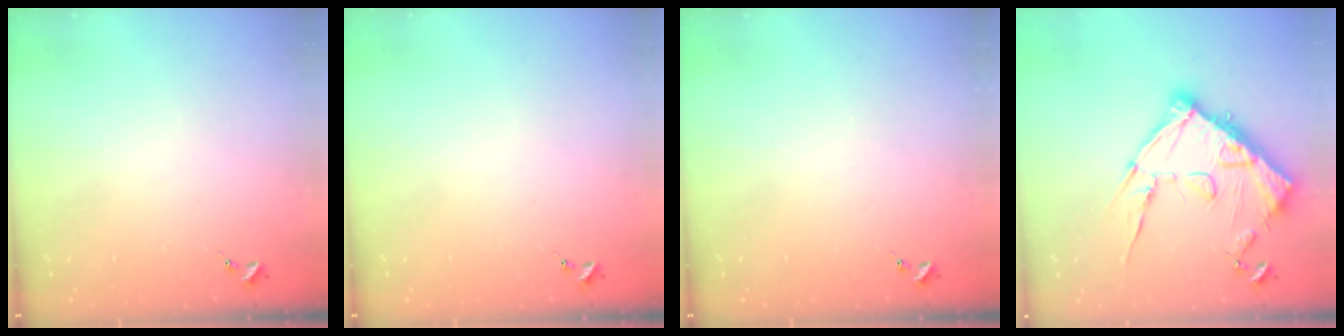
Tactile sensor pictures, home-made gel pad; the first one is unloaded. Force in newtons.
{"total": 0.0}
{"total": 0.0}
{"total": 17.2, "press": 17.2, "slide": 1.3}